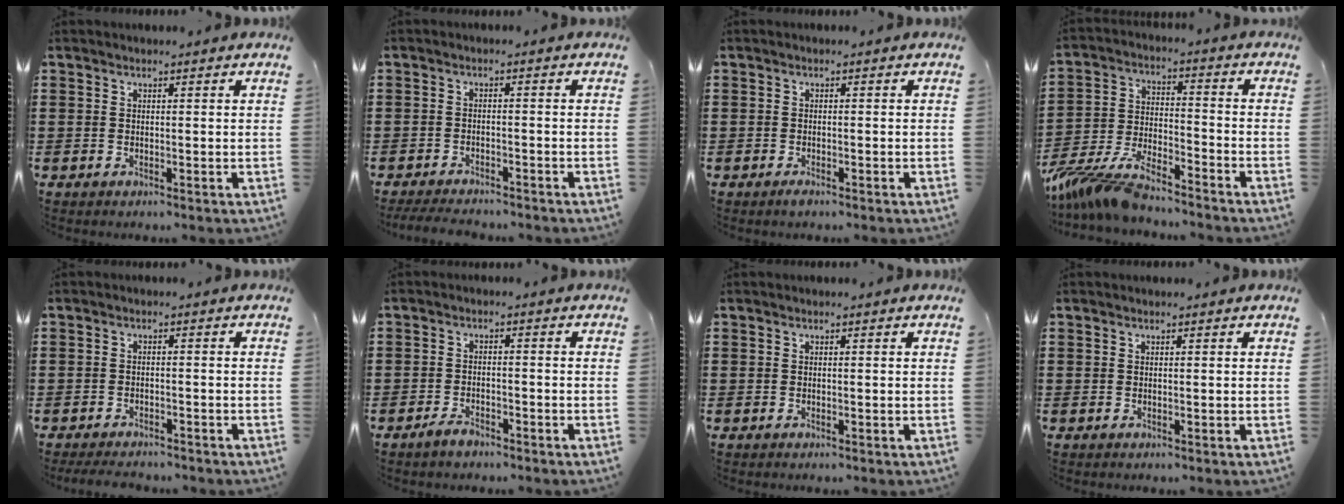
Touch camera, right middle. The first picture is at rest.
{"total": 3.1, "force": [-3.0, 0.5, 0.5], "torque": [-0.017, -0.002, -0.064]}
{"total": 0.7, "force": [-0.5, 0.3, 0.4], "torque": [-0.008, -0.005, -0.010]}
{"total": 8.7, "force": [-7.9, 1.5, 3.4], "torque": [-0.091, 0.000, -0.160]}
{"total": 2.6, "force": [-2.6, 0.4, 0.3], "torque": [-0.007, -0.002, -0.054]}
{"total": 2.5, "force": [-2.3, 1.0, 0.5], "torque": [-0.011, 0.004, -0.046]}
{"total": 0.0}
{"total": 0.0}